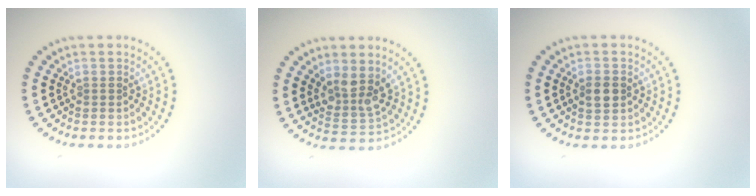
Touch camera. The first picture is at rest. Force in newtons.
{"total": 3.2, "press": 2.7, "slide": 1.7}
{"total": 1.9, "press": 1.9, "slide": 0.1}